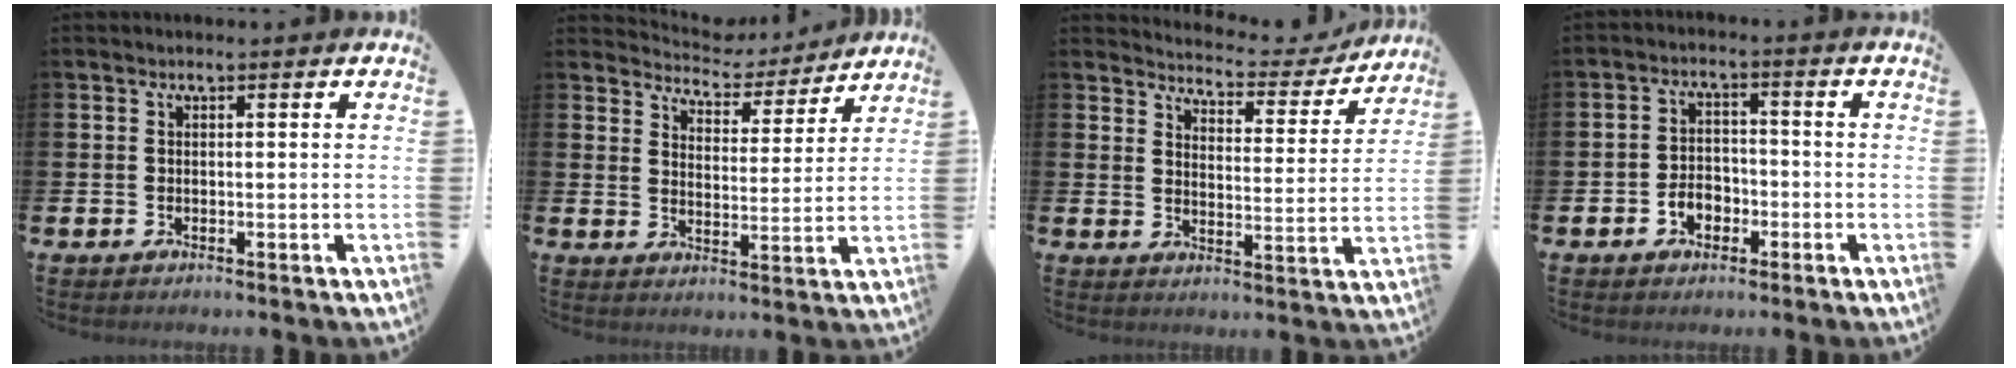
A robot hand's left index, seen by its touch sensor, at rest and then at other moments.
{"total": 5.4, "force": [5.3, 1.2, -0.1], "torque": [-0.026, -0.043, 0.091]}
{"total": 4.9, "force": [4.8, 0.7, 0.6], "torque": [-0.022, -0.041, 0.078]}
{"total": 3.4, "force": [-1.7, 2.5, 1.6], "torque": [-0.027, 0.003, -0.038]}